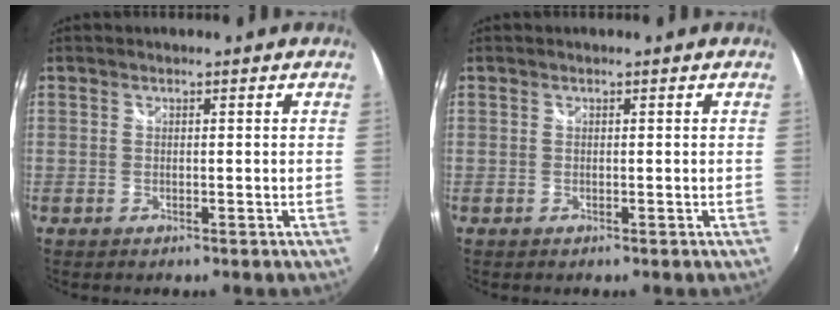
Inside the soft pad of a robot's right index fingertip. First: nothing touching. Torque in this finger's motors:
{"motor_torque": [0.09, 0.05, 0.00, 0.00]}